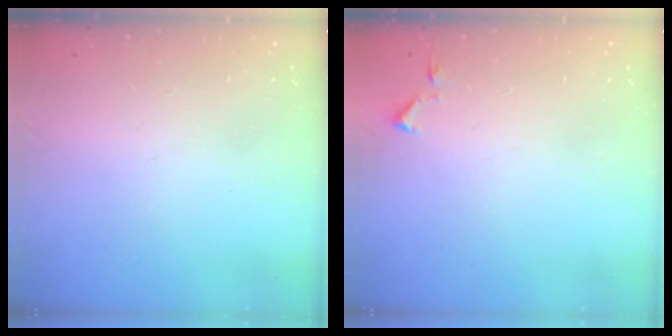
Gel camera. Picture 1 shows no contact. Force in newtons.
{"total": 3.1, "press": 3.1, "slide": 0.6}